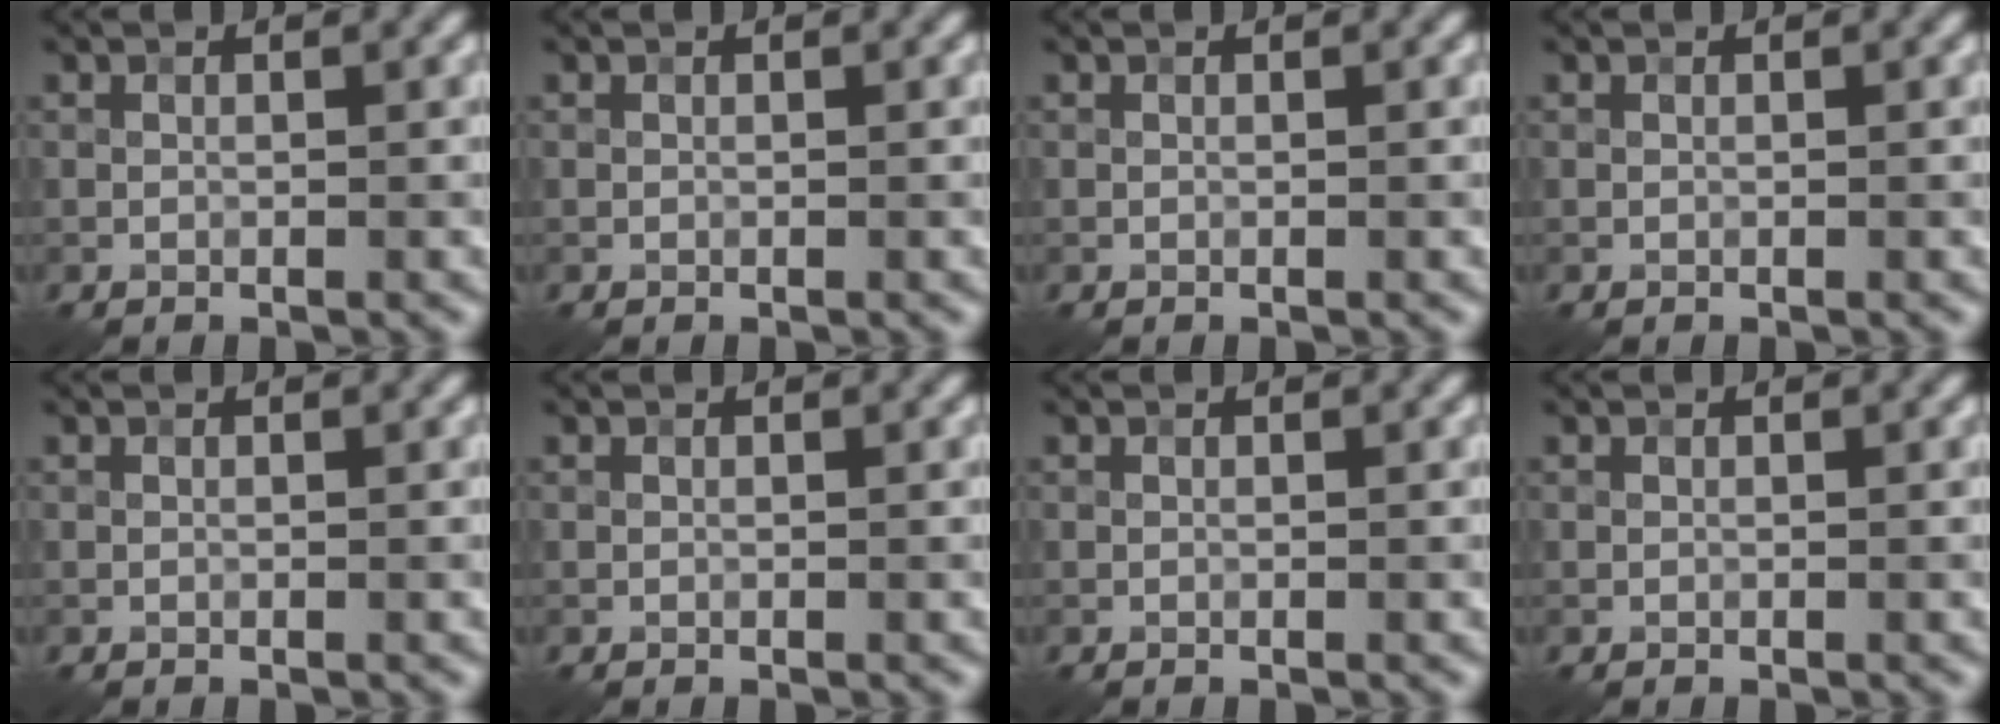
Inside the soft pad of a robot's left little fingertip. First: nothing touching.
{"total": 0.0}
{"total": 0.0}
{"total": 0.0}
{"total": 0.0}
{"total": 0.0}
{"total": 0.0}
{"total": 0.0}